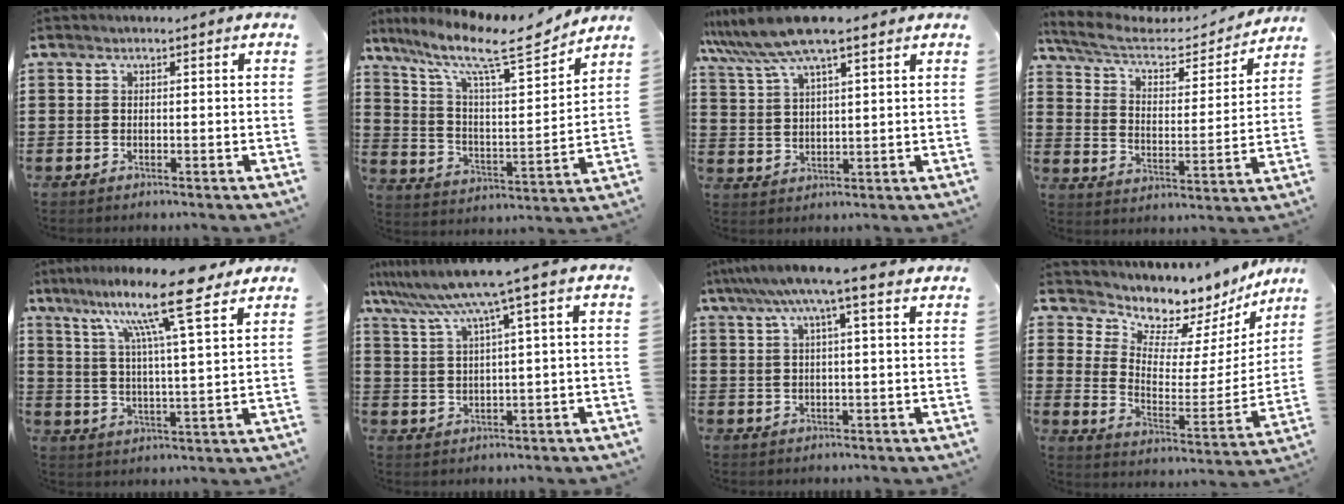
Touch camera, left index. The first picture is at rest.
{"total": 13.1, "force": [10.1, 2.3, 8.0], "torque": [-0.174, -0.058, 0.165]}
{"total": 8.6, "force": [6.7, 0.9, 5.3], "torque": [-0.120, -0.016, 0.122]}
{"total": 6.4, "force": [5.1, 2.2, 3.2], "torque": [-0.088, -0.026, 0.084]}
{"total": 13.5, "force": [9.9, 0.8, 9.2], "torque": [-0.181, -0.042, 0.157]}
{"total": 7.2, "force": [4.2, -0.7, 5.8], "torque": [-0.134, -0.029, 0.067]}
{"total": 6.6, "force": [4.1, 0.2, 5.2], "torque": [-0.112, -0.004, 0.068]}
{"total": 6.4, "force": [6.0, 2.3, -0.2], "torque": [-0.026, -0.072, 0.099]}